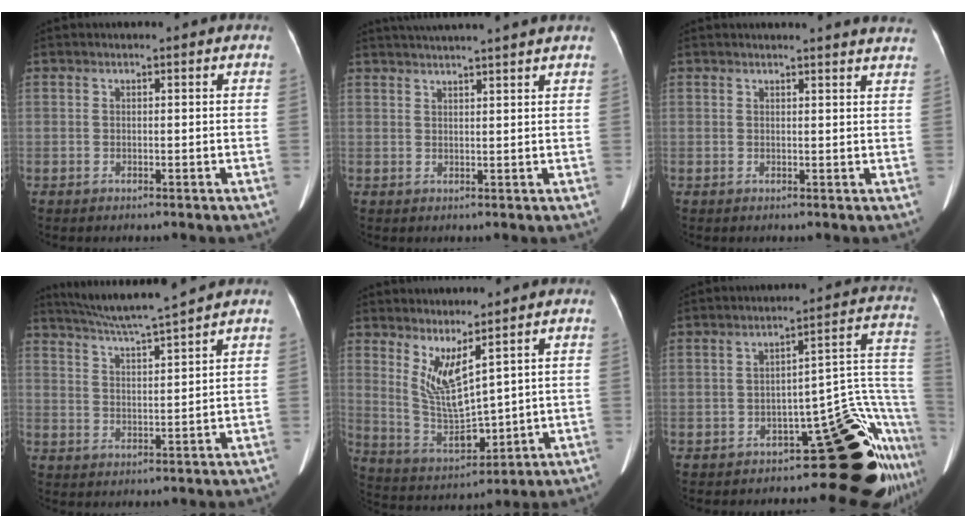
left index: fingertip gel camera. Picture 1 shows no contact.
{"total": 11.0, "force": [9.9, -1.0, 4.6], "torque": [-0.077, 0.020, 0.127]}
{"total": 9.6, "force": [9.2, -0.1, 2.6], "torque": [-0.028, -0.019, 0.081]}
{"total": 9.4, "force": [8.3, -1.8, 3.9], "torque": [-0.072, 0.004, 0.145]}
{"total": 7.6, "force": [3.4, 1.9, 6.5], "torque": [-0.131, -0.023, 0.084]}
{"total": 16.7, "force": [-10.2, 3.9, 12.7], "torque": [-0.058, 0.065, -0.121]}